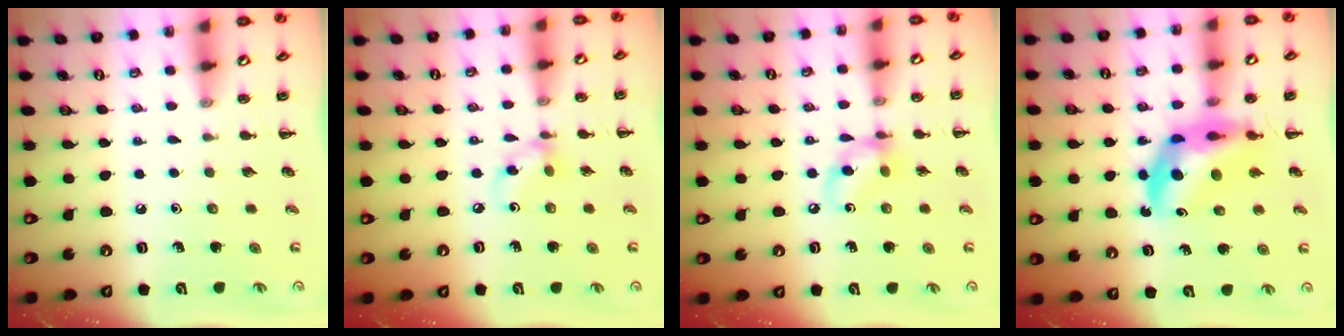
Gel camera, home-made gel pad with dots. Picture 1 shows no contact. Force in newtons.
{"total": 6.6, "press": 6.6, "slide": 0.6}
{"total": 9.0, "press": 8.9, "slide": 1.2}
{"total": 9.7, "press": 9.2, "slide": 3.1}